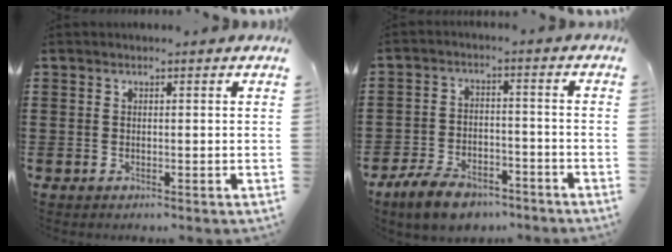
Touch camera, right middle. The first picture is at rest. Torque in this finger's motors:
{"motor_torque": [0.25, -0.06, 0.21, 0.07]}